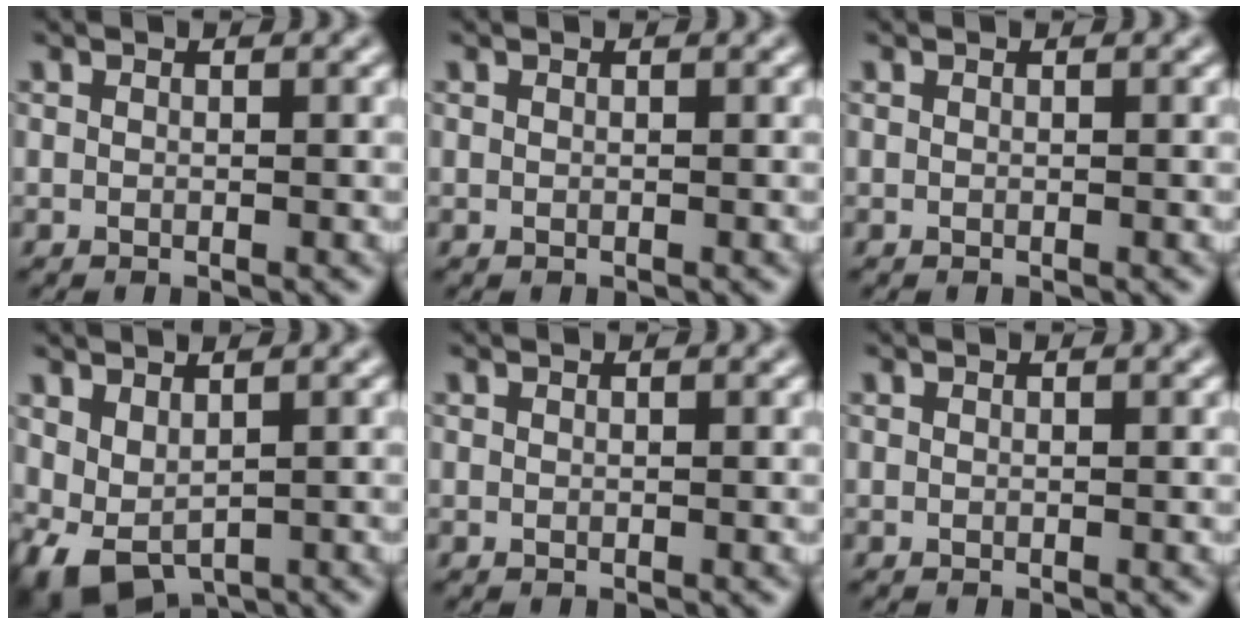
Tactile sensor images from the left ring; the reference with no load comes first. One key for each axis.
{"total": 0.0}
{"total": 0.0}
{"total": 3.5, "fx": 0.2, "fy": 2.2, "fz": 2.8, "tx": -0.057, "ty": -0.010, "tz": 0.011}
{"total": 0.0}
{"total": 0.0}